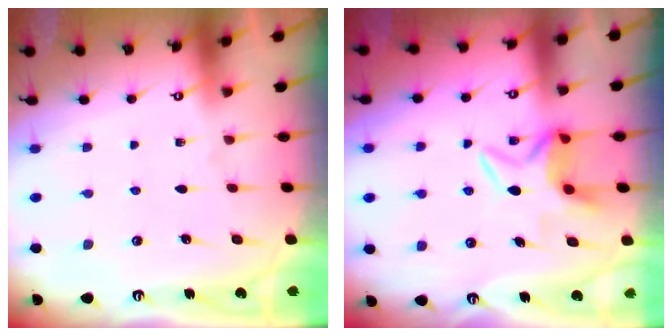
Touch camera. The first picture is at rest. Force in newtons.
{"total": 5.7, "press": 5.7, "slide": 0.4}